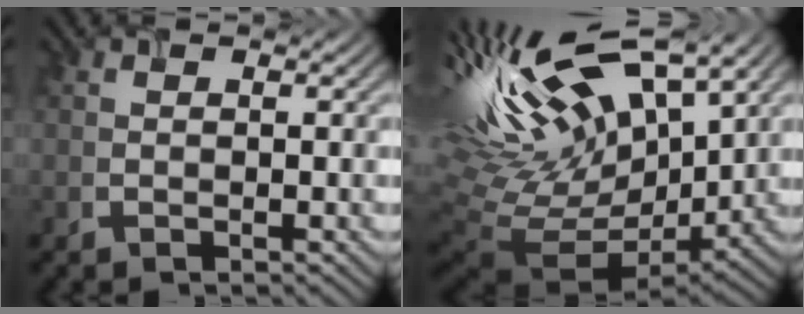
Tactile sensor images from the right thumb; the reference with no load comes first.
{"total": 16.9, "force": [6.7, 8.6, 13.0], "torque": [-0.274, 0.009, 0.153]}